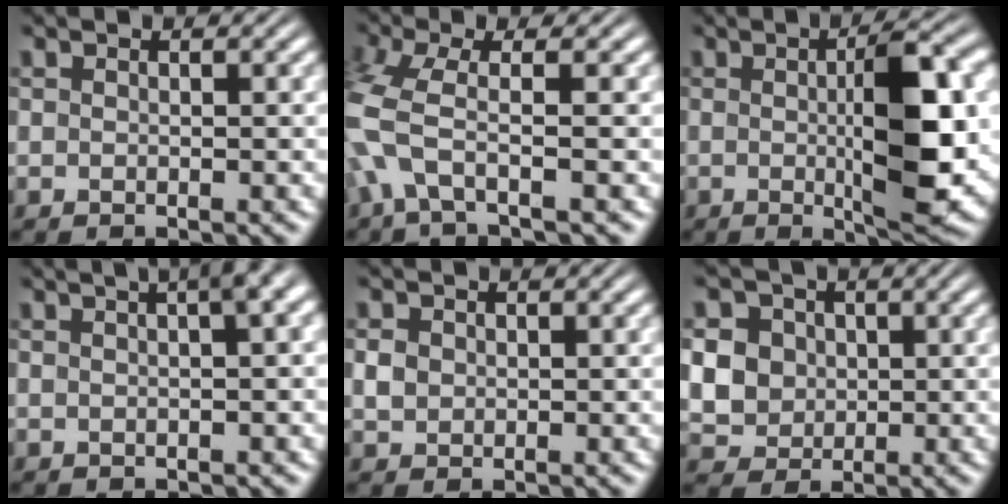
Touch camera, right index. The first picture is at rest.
{"total": 4.8, "force": [-1.2, 2.7, 3.8], "torque": [-0.120, -0.021, -0.015]}
{"total": 9.0, "force": [-0.4, 2.0, 8.7], "torque": [-0.126, 0.000, -0.008]}
{"total": 6.7, "force": [2.9, 2.7, 5.4], "torque": [-0.053, 0.037, 0.028]}
{"total": 1.3, "force": [0.0, 1.1, 0.6], "torque": [-0.016, -0.006, 0.008]}
{"total": 9.3, "force": [0.3, 8.7, 3.4], "torque": [-0.096, -0.028, 0.006]}